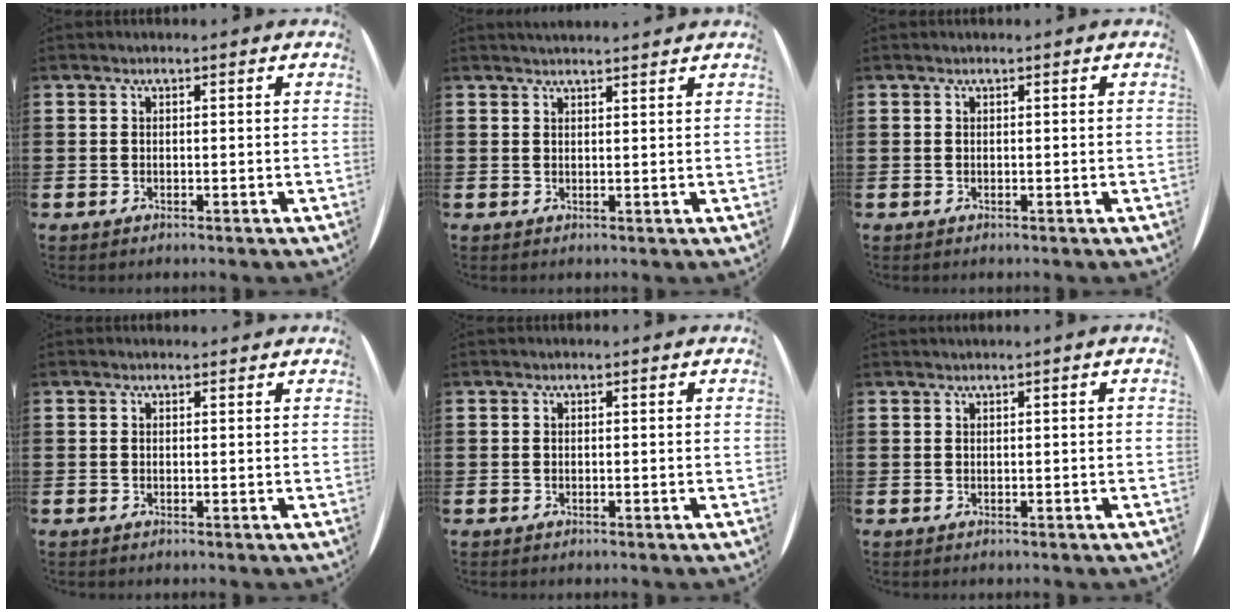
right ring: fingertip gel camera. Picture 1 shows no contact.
{"total": 1.0, "force": [0.9, -0.4, 0.1], "torque": [0.000, -0.004, 0.017]}
{"total": 0.0}
{"total": 0.0}
{"total": 0.0}
{"total": 0.0}